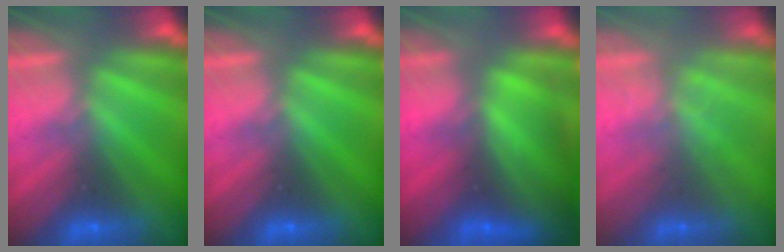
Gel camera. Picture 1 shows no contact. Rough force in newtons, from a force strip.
{"total": 0.0}
{"total": 9.3}
{"total": 1.5}